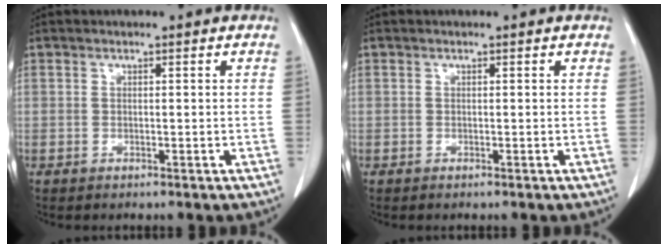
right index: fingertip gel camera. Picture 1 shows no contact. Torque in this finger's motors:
{"motor_torque": [-0.05, 0.01, 0.02, 0.01]}